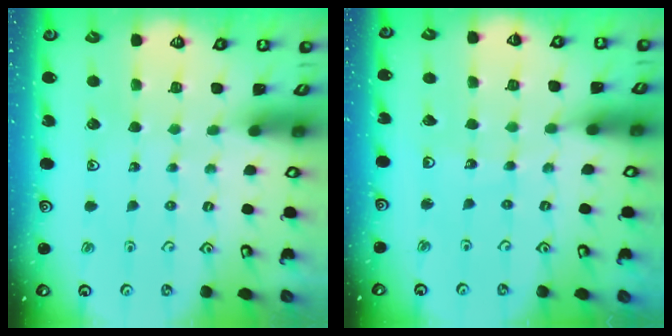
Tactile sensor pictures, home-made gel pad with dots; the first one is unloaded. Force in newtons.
{"total": 3.4, "press": 3.4, "slide": 0.2}